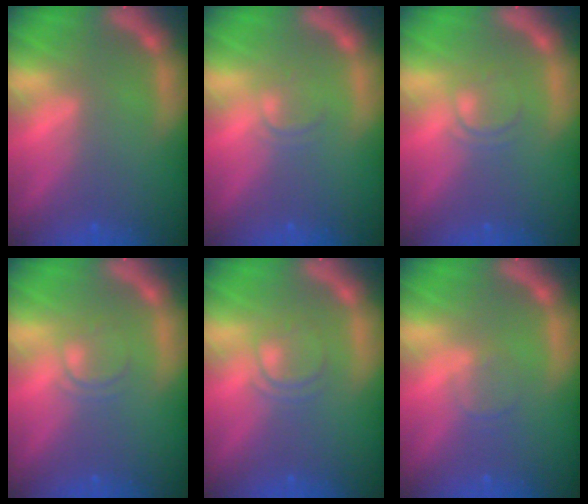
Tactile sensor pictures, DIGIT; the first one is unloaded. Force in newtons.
{"total": 1.4}
{"total": 2.0}
{"total": 2.0}
{"total": 2.4}
{"total": 1.4}